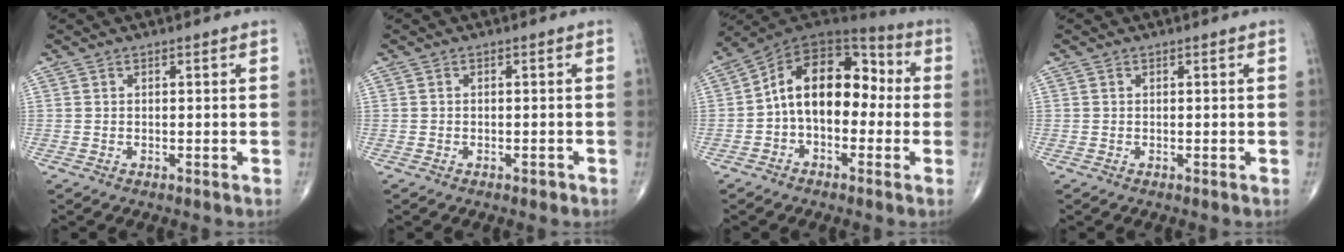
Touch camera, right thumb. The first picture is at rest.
{"total": 0.9, "force": [-0.6, 0.6, 0.4], "torque": [-0.003, 0.001, -0.010]}
{"total": 15.3, "force": [-0.8, 9.8, 11.8], "torque": [-0.158, 0.054, -0.027]}
{"total": 0.0}